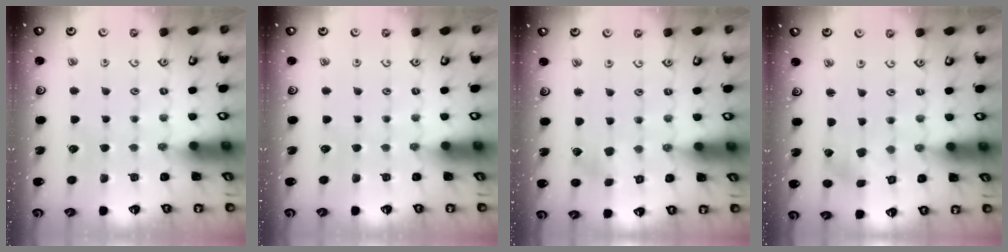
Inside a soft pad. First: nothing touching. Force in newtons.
{"total": 0.0}
{"total": 2.4, "press": 2.2, "slide": 0.9}
{"total": 1.0, "press": 1.0, "slide": 0.1}